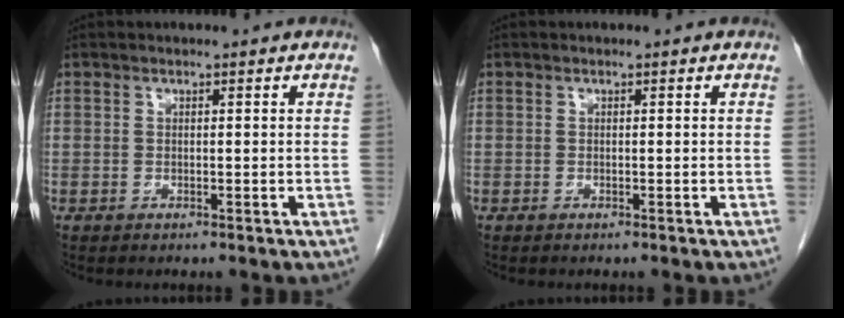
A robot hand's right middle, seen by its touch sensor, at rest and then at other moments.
{"total": 0.0}